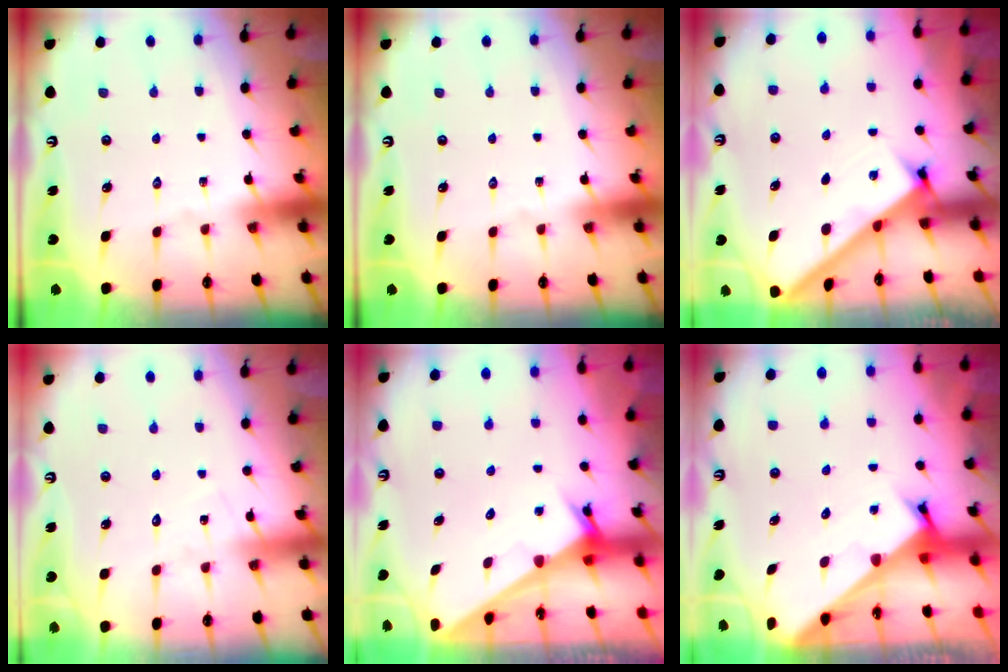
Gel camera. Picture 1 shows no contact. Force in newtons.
{"total": 0.0}
{"total": 2.8, "press": 2.8, "slide": 0.4}
{"total": 5.6, "press": 5.6, "slide": 0.3}
{"total": 2.3, "press": 2.3, "slide": 0.1}
{"total": 2.4, "press": 2.4, "slide": 0.2}